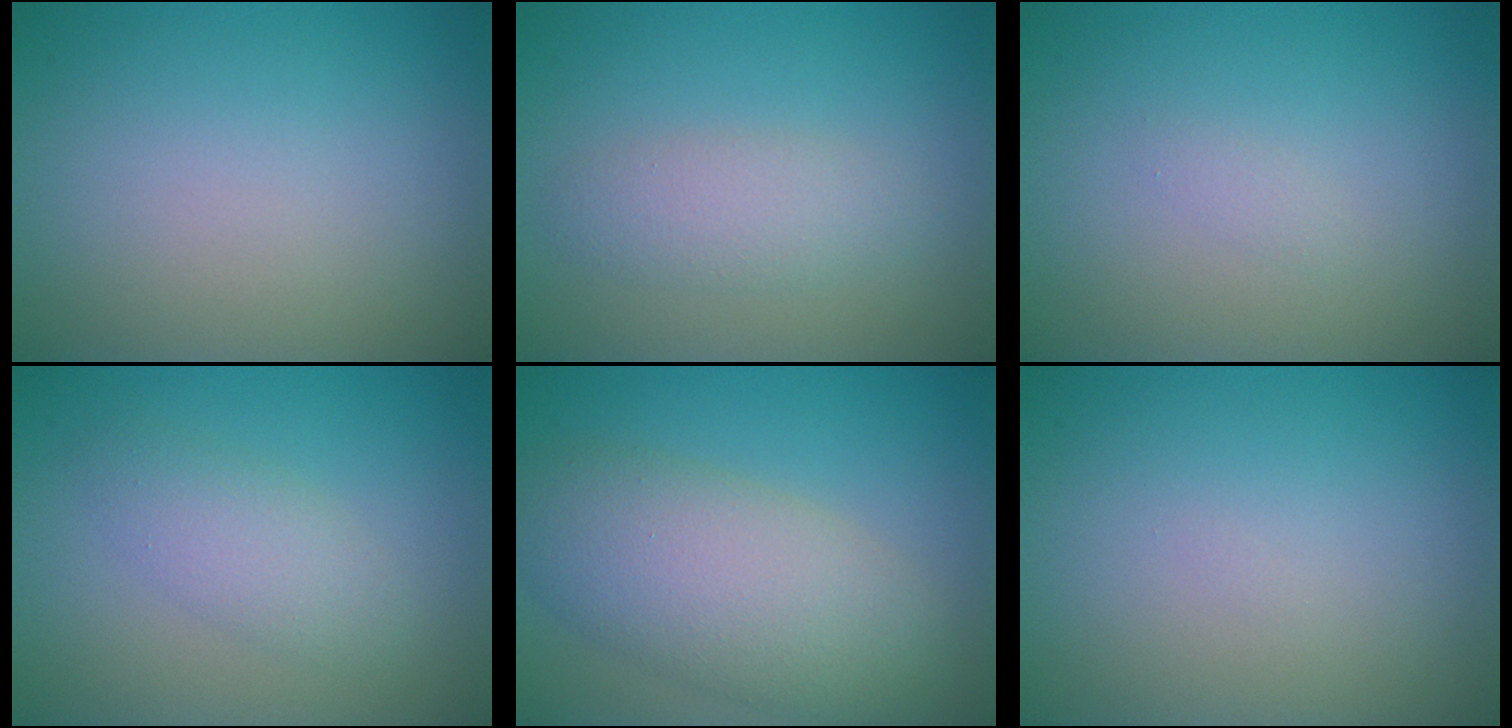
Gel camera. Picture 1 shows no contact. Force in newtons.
{"total": 2.6, "press": 2.6, "slide": 0.0}
{"total": 0.5, "press": 0.5, "slide": 0.0}
{"total": 2.6, "press": 2.6, "slide": 0.1}
{"total": 7.2, "press": 7.2, "slide": 0.6}
{"total": 0.0}